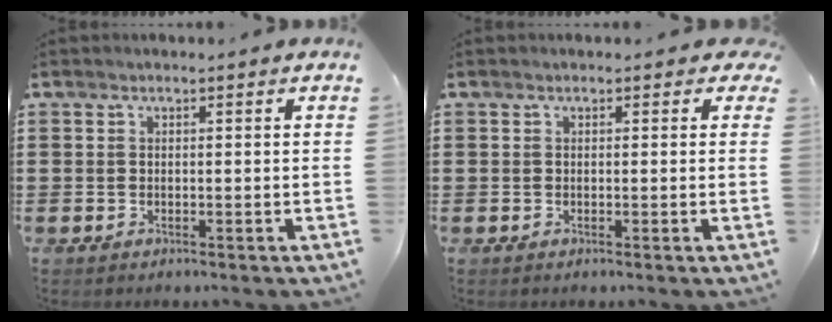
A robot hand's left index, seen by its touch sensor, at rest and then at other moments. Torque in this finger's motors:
{"motor_torque": [2.14, 0.00, 0.36, 0.03]}